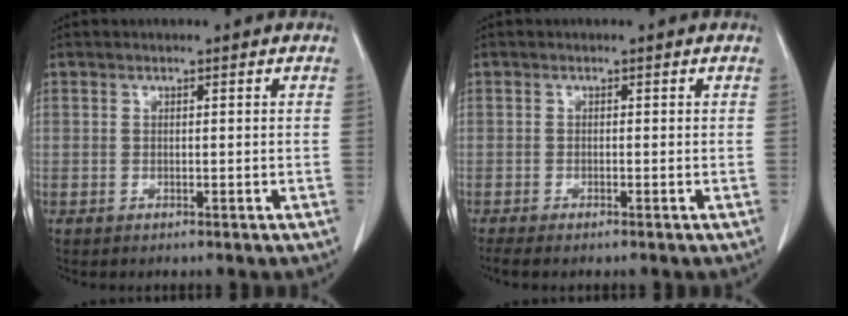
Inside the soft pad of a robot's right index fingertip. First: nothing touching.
{"total": 0.9, "force": [-0.6, 0.1, 0.6], "torque": [-0.014, -0.004, -0.013]}